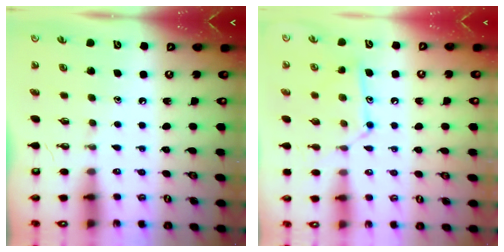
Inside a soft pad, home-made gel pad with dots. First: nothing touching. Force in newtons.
{"total": 12.6, "press": 12.6, "slide": 0.7}